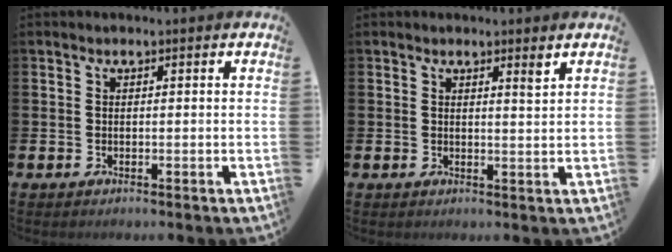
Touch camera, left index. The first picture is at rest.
{"total": 2.1, "force": [1.8, 0.0, 1.1], "torque": [-0.008, -0.009, 0.028]}